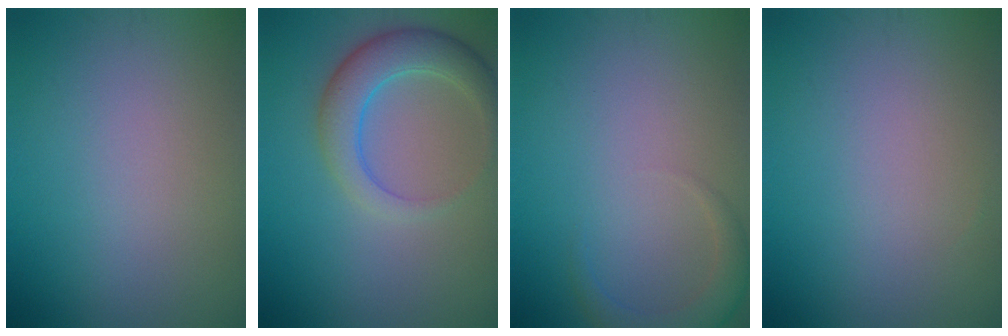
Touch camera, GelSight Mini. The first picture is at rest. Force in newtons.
{"total": 4.5, "press": 4.5, "slide": 0.1}
{"total": 2.3, "press": 2.3, "slide": 0.1}
{"total": 0.0}